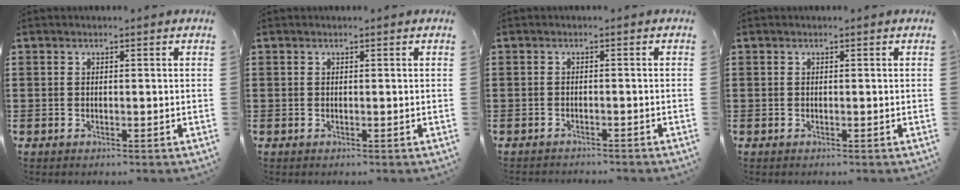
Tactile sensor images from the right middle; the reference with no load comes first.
{"total": 0.0}
{"total": 0.9, "force": [-0.9, 0.0, 0.0], "torque": [-0.001, 0.002, -0.021]}
{"total": 0.0}